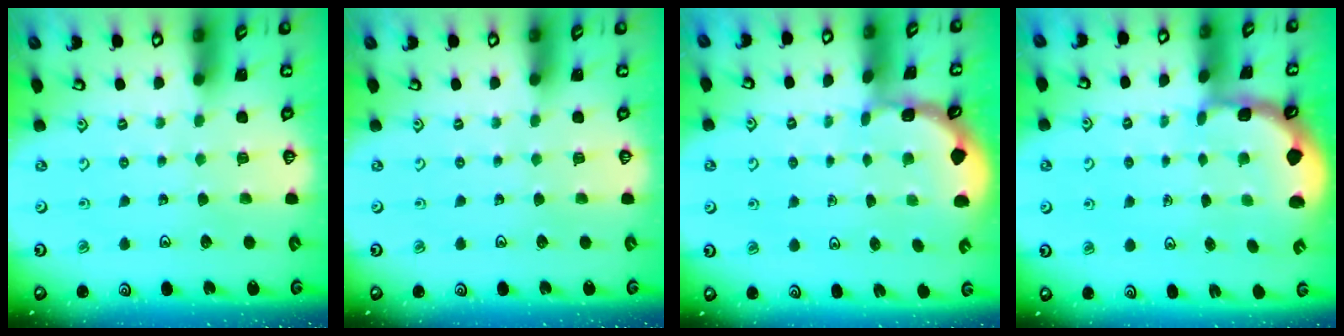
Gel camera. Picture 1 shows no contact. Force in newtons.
{"total": 0.0}
{"total": 1.6, "press": 1.5, "slide": 0.2}
{"total": 1.8, "press": 1.7, "slide": 0.5}